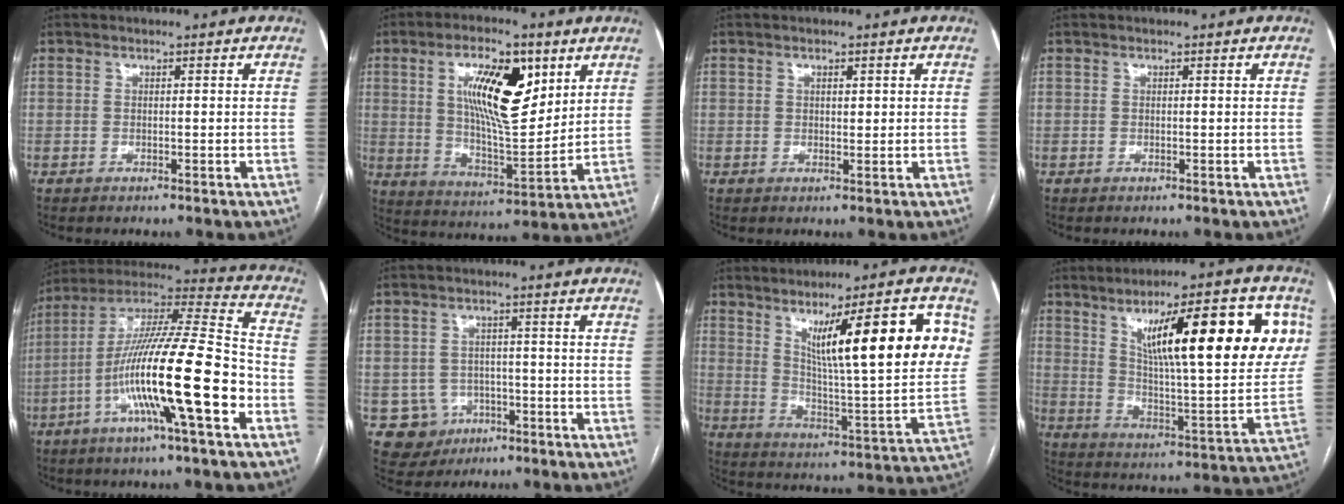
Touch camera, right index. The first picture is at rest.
{"total": 14.8, "force": [5.6, 4.8, 12.8], "torque": [-0.224, 0.005, 0.099]}
{"total": 1.2, "force": [0.5, 0.5, 0.9], "torque": [-0.016, -0.002, 0.008]}
{"total": 0.0}
{"total": 20.9, "force": [-6.8, 1.0, 19.8], "torque": [-0.358, -0.009, -0.124]}
{"total": 6.1, "force": [-2.0, 5.7, 0.6], "torque": [-0.010, 0.010, -0.021]}
{"total": 20.9, "force": [8.2, 2.1, 19.1], "torque": [-0.264, -0.002, 0.123]}
{"total": 24.2, "force": [9.1, 4.5, 21.9], "torque": [-0.317, 0.017, 0.140]}